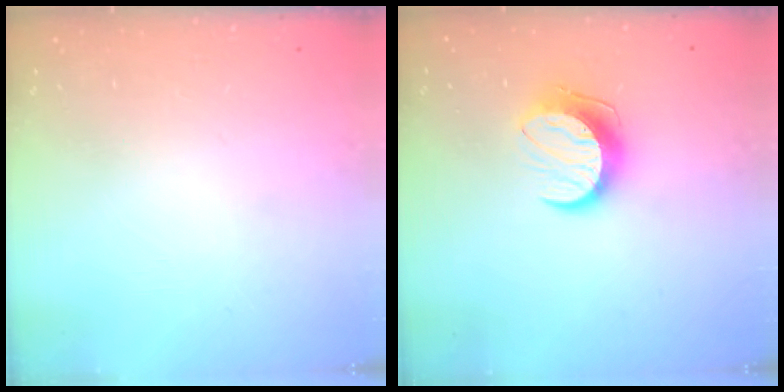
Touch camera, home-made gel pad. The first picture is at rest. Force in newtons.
{"total": 10.3, "press": 10.2, "slide": 0.4}